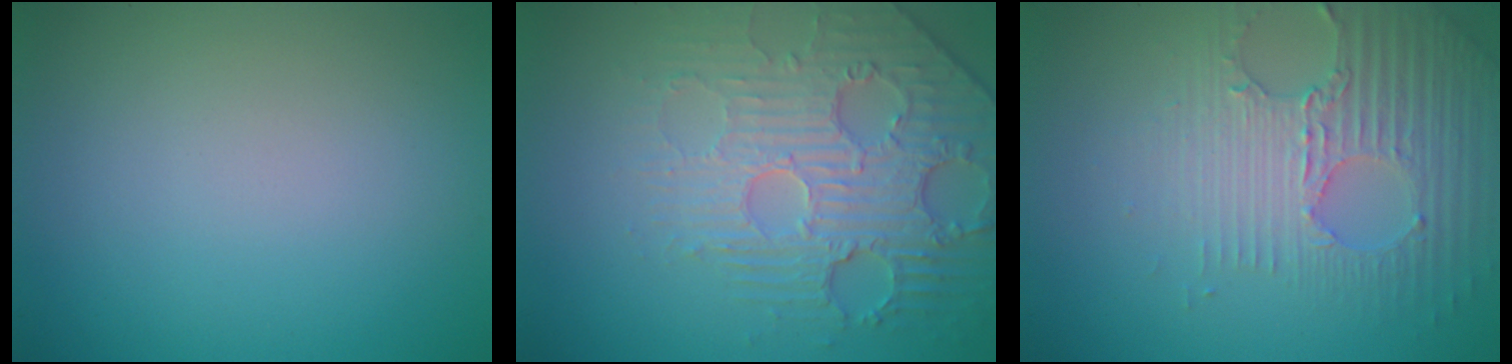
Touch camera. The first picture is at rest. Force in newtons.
{"total": 4.5, "press": 4.2, "slide": 1.6}
{"total": 3.9, "press": 3.8, "slide": 1.1}